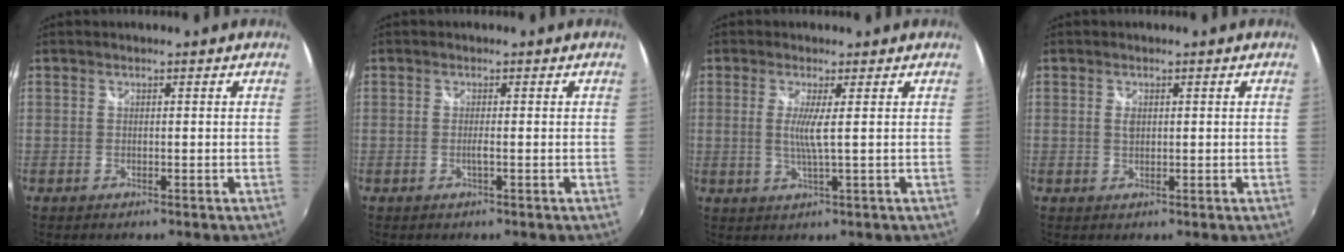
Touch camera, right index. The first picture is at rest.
{"total": 0.8, "force": [-0.3, -0.3, 0.7], "torque": [-0.014, -0.002, -0.007]}
{"total": 3.7, "force": [0.4, -0.7, 3.6], "torque": [-0.072, -0.009, 0.004]}
{"total": 1.4, "force": [0.2, 0.9, 1.0], "torque": [-0.017, 0.001, 0.003]}